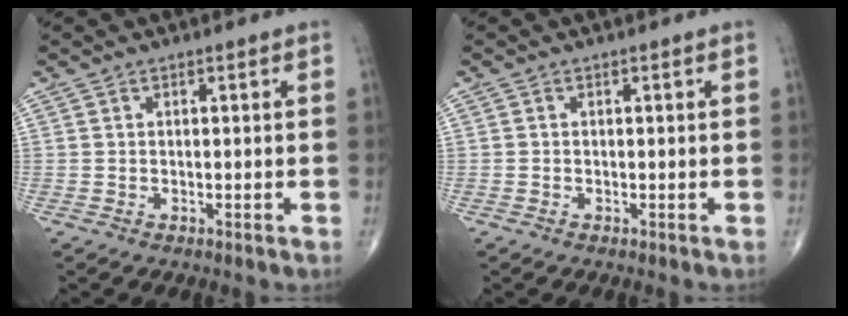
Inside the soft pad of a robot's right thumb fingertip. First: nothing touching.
{"total": 0.0}